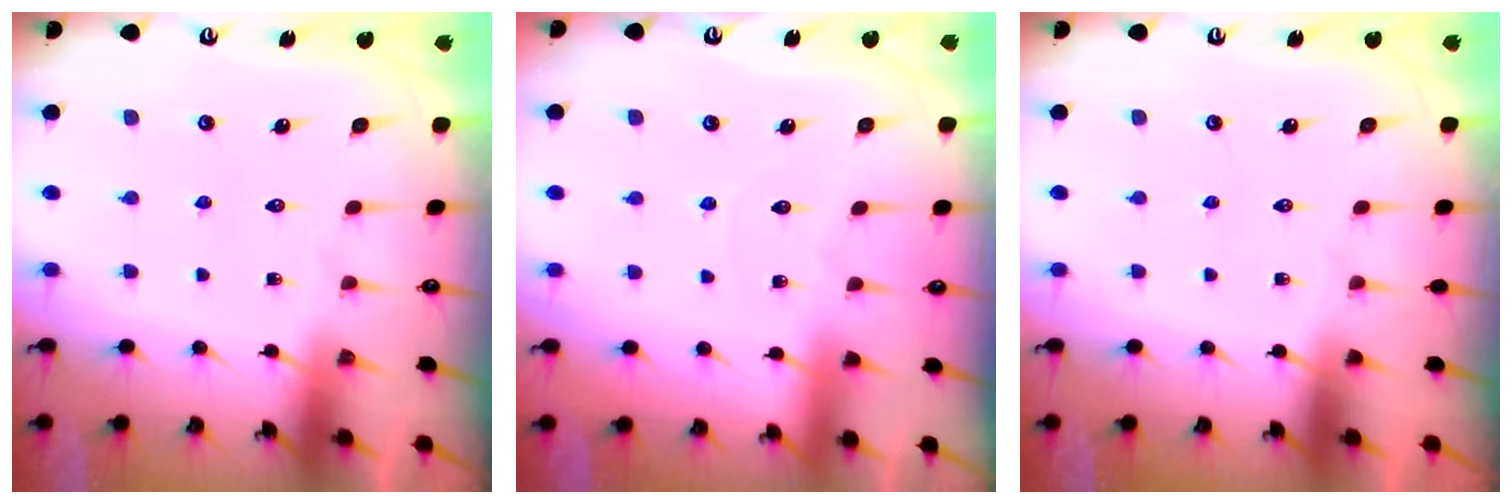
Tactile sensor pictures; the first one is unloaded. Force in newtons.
{"total": 2.9, "press": 2.9, "slide": 0.3}
{"total": 0.0}